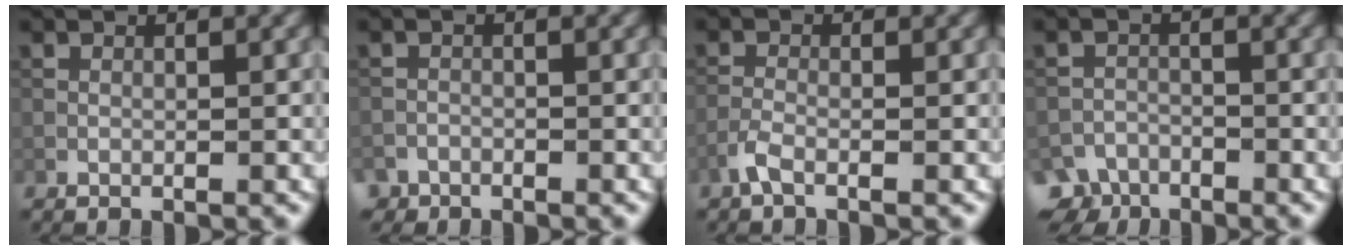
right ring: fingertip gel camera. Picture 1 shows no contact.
{"total": 1.9, "force": [-1.6, 0.8, -0.4], "torque": [0.012, -0.001, -0.028]}
{"total": 1.6, "force": [-1.1, 0.6, 1.0], "torque": [-0.023, -0.002, -0.029]}
{"total": 4.5, "force": [-4.0, 2.1, 0.4], "torque": [0.003, -0.016, -0.065]}